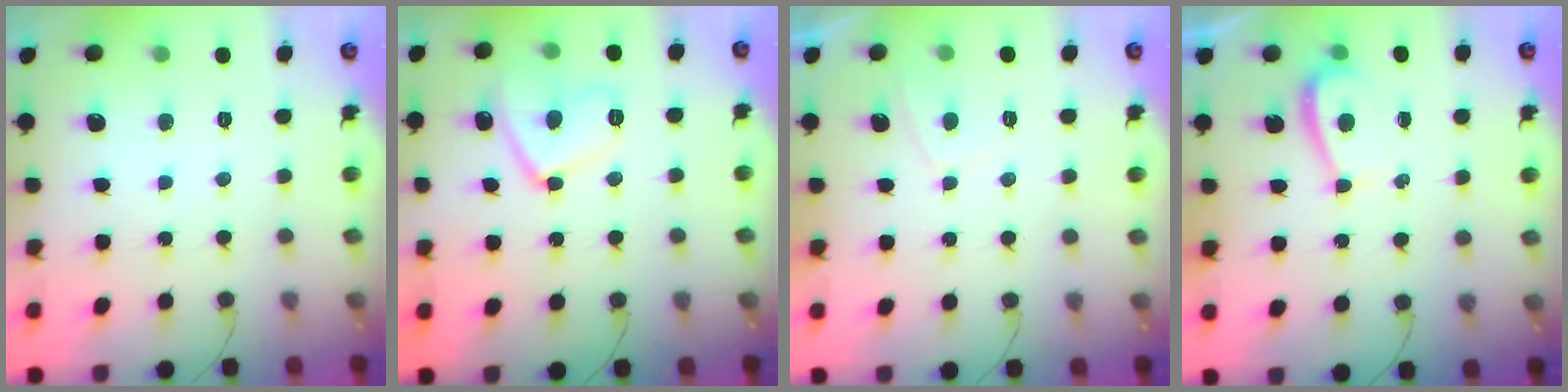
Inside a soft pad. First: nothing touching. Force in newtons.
{"total": 11.4, "press": 11.1, "slide": 2.2}
{"total": 1.9, "press": 1.9, "slide": 0.6}
{"total": 3.4, "press": 3.4, "slide": 0.5}